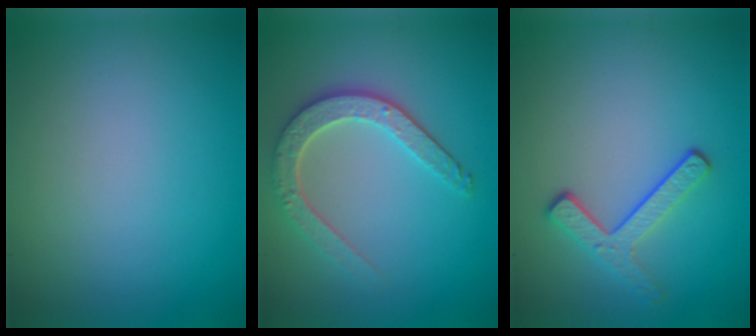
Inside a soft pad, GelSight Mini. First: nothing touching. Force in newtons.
{"total": 3.9, "press": 3.4, "slide": 2.0}
{"total": 2.9, "press": 2.3, "slide": 1.7}